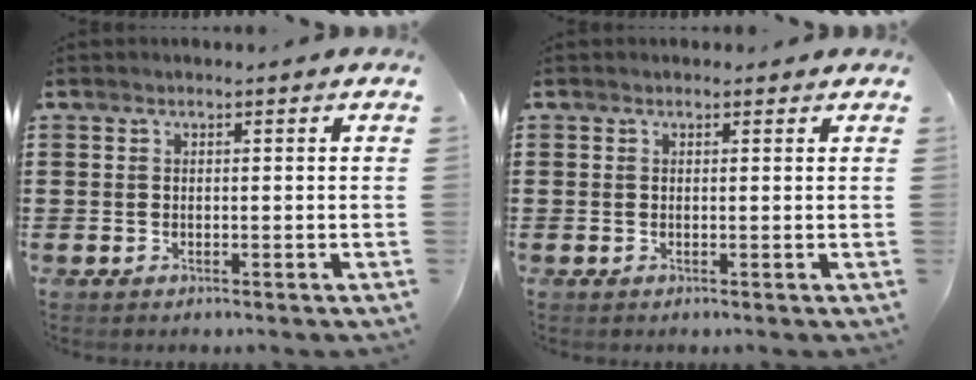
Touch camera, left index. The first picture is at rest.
{"total": 0.5, "force": [0.2, 0.5, 0.0], "torque": [-0.002, 0.005, 0.004]}